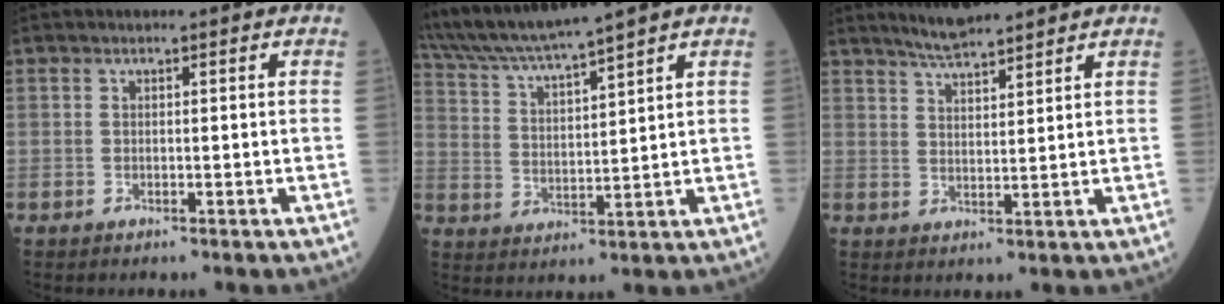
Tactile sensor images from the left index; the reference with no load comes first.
{"total": 11.0, "force": [9.9, -1.4, 4.7], "torque": [-0.093, 0.008, 0.189]}
{"total": 5.7, "force": [5.3, 0.2, 2.1], "torque": [-0.043, 0.010, 0.099]}